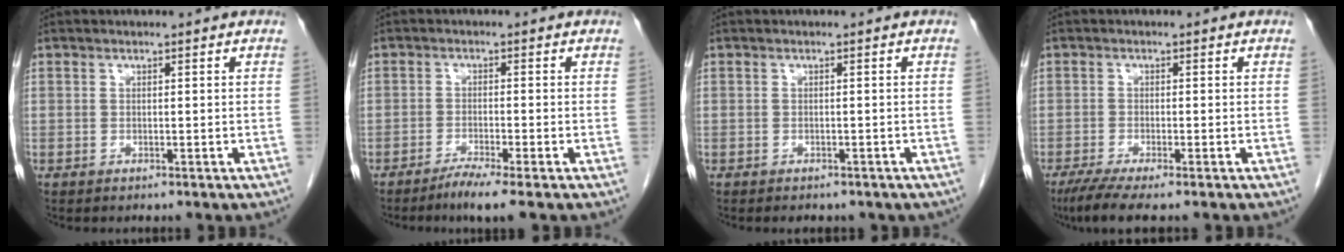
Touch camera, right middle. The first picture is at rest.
{"total": 4.0, "force": [-2.9, -0.6, 2.7], "torque": [-0.052, -0.012, -0.055]}
{"total": 4.3, "force": [-3.4, 2.0, 1.6], "torque": [-0.017, -0.001, -0.032]}
{"total": 5.0, "force": [-3.7, 0.1, 3.4], "torque": [-0.057, -0.013, -0.065]}